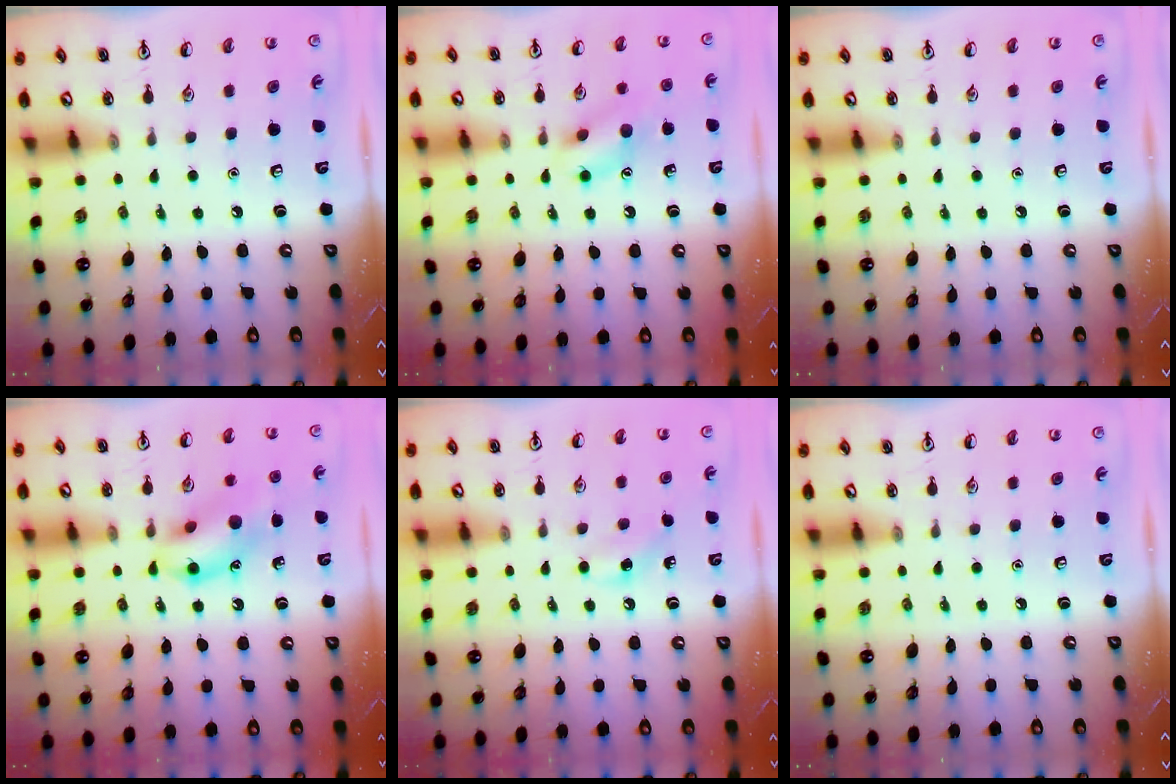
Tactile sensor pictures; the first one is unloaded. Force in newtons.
{"total": 10.3, "press": 10.3, "slide": 0.6}
{"total": 0.0}
{"total": 13.0, "press": 12.8, "slide": 2.1}
{"total": 5.7, "press": 5.4, "slide": 1.9}
{"total": 0.0}